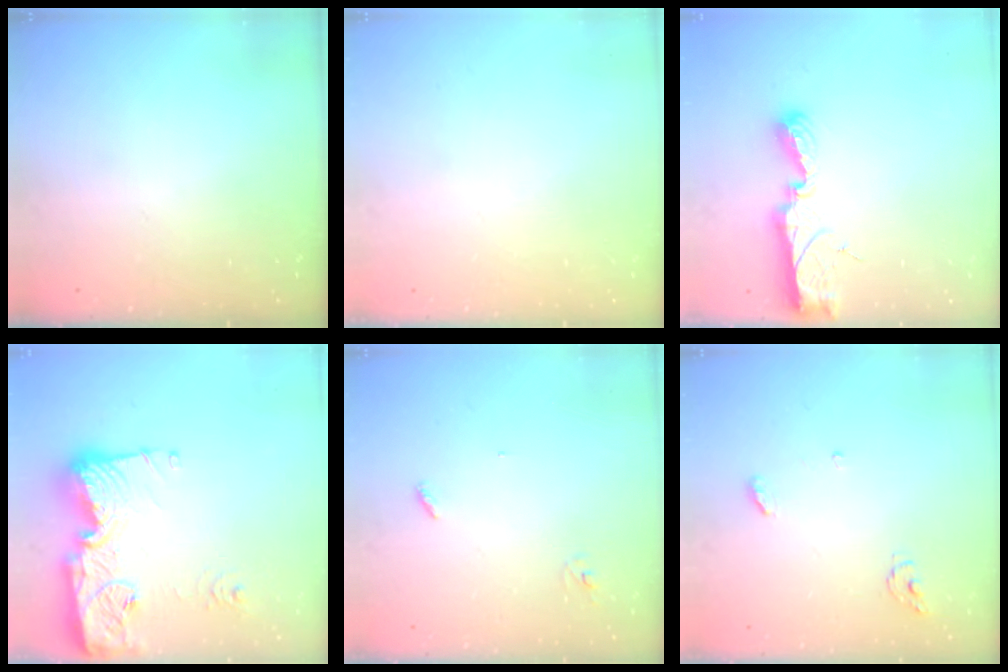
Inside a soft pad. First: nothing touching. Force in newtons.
{"total": 0.0}
{"total": 9.8, "press": 9.7, "slide": 0.9}
{"total": 18.9, "press": 18.8, "slide": 1.7}
{"total": 2.8, "press": 2.8, "slide": 0.3}
{"total": 3.8, "press": 3.8, "slide": 0.3}